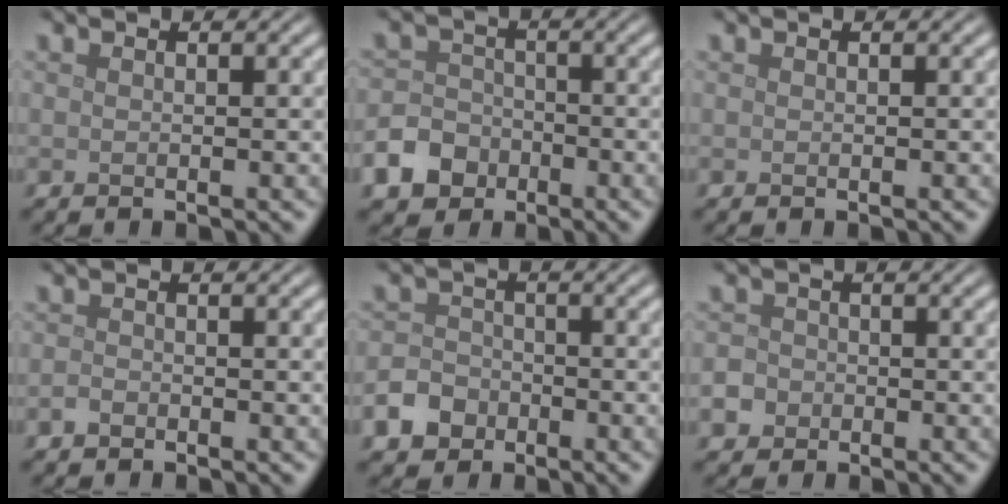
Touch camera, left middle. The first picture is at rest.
{"total": 5.6, "force": [-3.3, 4.3, 1.4], "torque": [-0.017, -0.012, -0.072]}
{"total": 0.0}
{"total": 0.7, "force": [-0.5, 0.4, 0.3], "torque": [-0.005, -0.002, -0.012]}
{"total": 3.9, "force": [-2.4, 2.9, 1.0], "torque": [-0.012, -0.006, -0.047]}
{"total": 3.5, "force": [-1.7, 3.0, 0.9], "torque": [-0.007, -0.003, -0.038]}